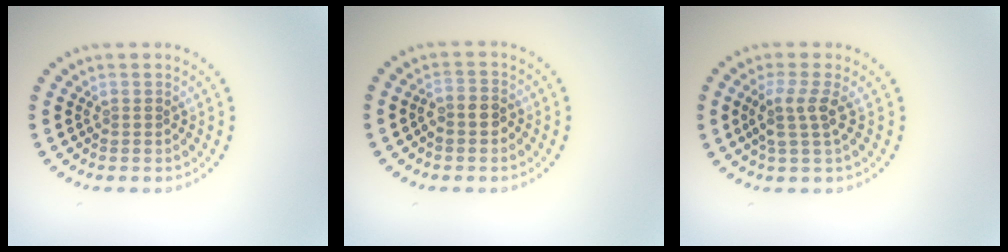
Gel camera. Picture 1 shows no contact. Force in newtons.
{"total": 2.0, "press": 1.8, "slide": 0.8}
{"total": 2.6, "press": 2.0, "slide": 1.6}